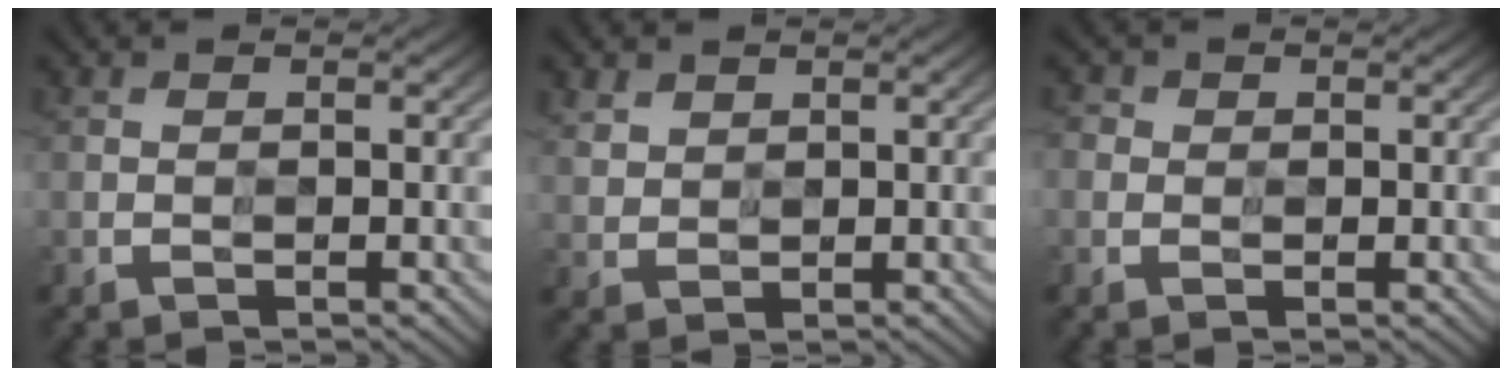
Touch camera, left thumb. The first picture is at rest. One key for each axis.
{"total": 2.9, "fx": 2.4, "fy": 1.7, "fz": 0.1, "tx": -0.016, "ty": 0.000, "tz": 0.055}
{"total": 2.2, "fx": 0.3, "fy": 2.1, "fz": 0.6, "tx": -0.018, "ty": -0.002, "tz": 0.001}